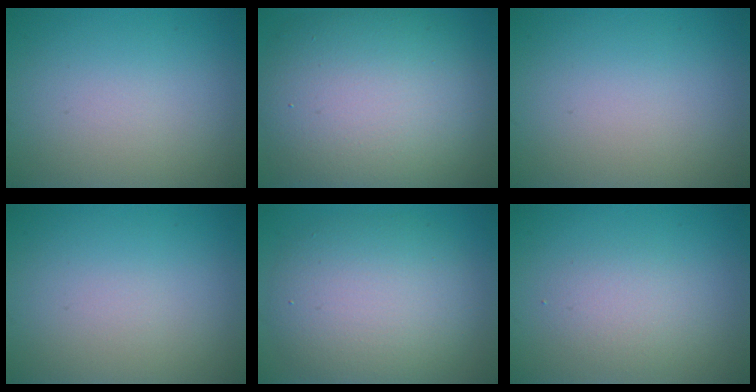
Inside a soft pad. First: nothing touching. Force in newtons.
{"total": 13.1, "press": 13.1, "slide": 0.7}
{"total": 0.0}
{"total": 0.0}
{"total": 7.3, "press": 7.3, "slide": 0.2}
{"total": 2.2, "press": 2.2, "slide": 0.1}